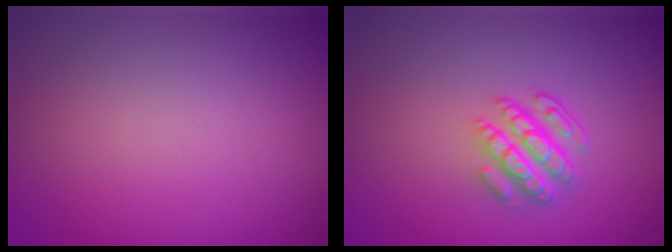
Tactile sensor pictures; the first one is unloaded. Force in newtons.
{"total": 4.4, "press": 3.1, "slide": 3.1}